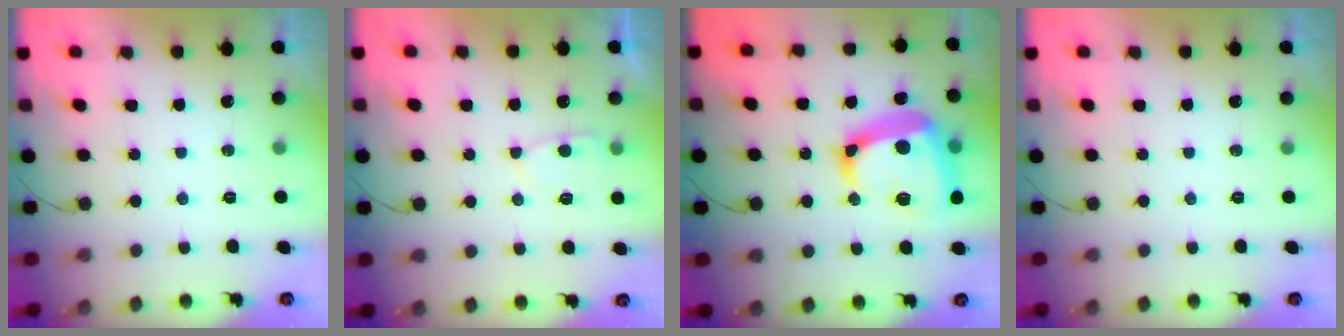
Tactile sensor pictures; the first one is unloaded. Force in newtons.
{"total": 4.9, "press": 4.9, "slide": 0.6}
{"total": 19.1, "press": 19.0, "slide": 2.0}
{"total": 0.0}